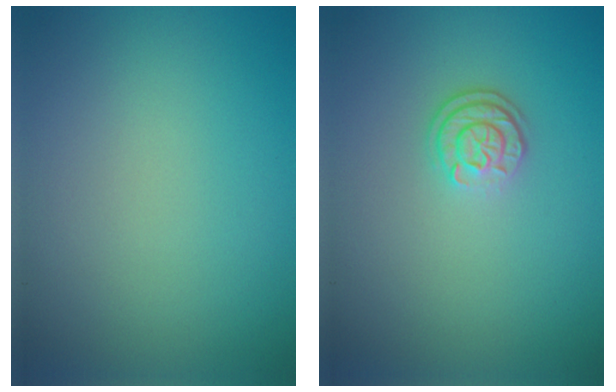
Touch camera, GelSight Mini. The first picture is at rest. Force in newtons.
{"total": 2.2, "press": 1.8, "slide": 1.3}